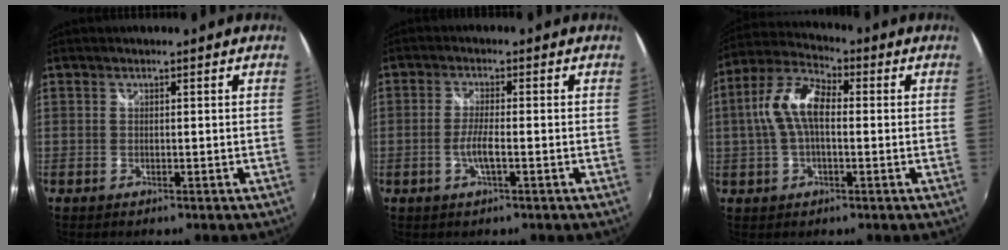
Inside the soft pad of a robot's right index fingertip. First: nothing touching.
{"total": 2.9, "force": [-1.0, 0.2, 2.7], "torque": [-0.055, -0.003, -0.020]}
{"total": 9.9, "force": [0.3, 4.9, 8.6], "torque": [-0.180, 0.022, 0.002]}